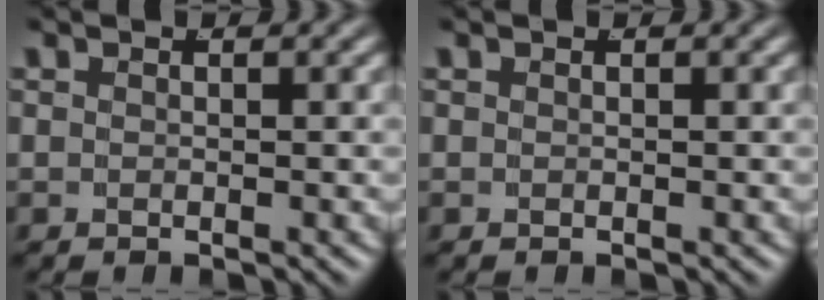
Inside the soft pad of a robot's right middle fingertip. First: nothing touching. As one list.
[{"total": 0.0}]